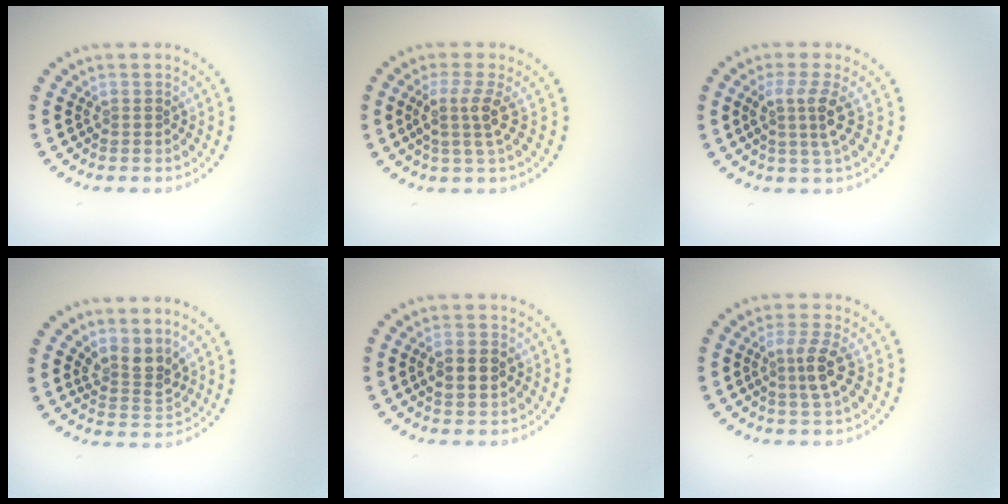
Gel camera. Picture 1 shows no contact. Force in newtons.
{"total": 2.7, "press": 2.0, "slide": 1.8}
{"total": 3.0, "press": 2.1, "slide": 2.1}
{"total": 2.7, "press": 2.2, "slide": 1.6}
{"total": 2.7, "press": 2.7, "slide": 0.3}
{"total": 2.9, "press": 2.6, "slide": 1.3}